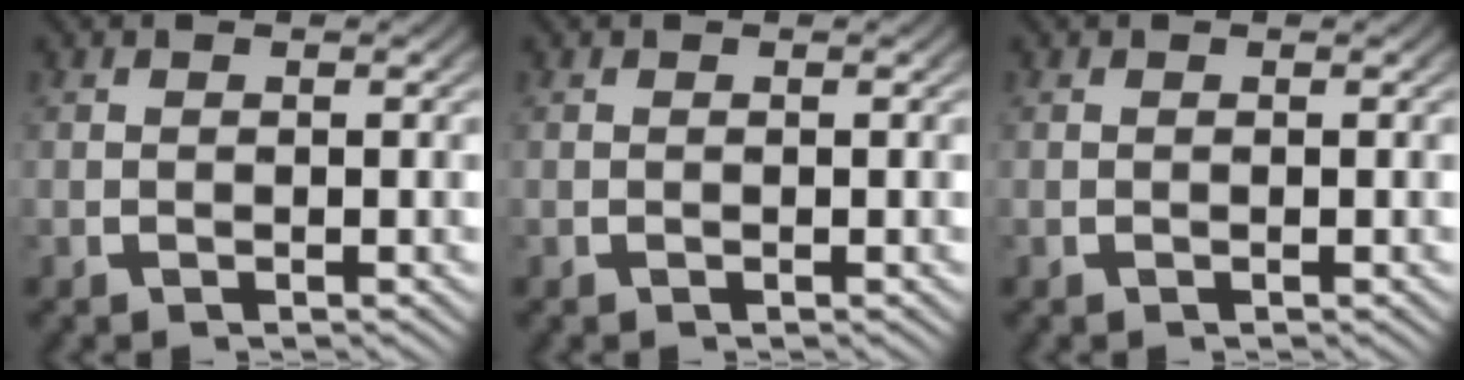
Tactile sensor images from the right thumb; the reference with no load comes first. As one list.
[{"total": 0.0}, {"total": 0.0}]